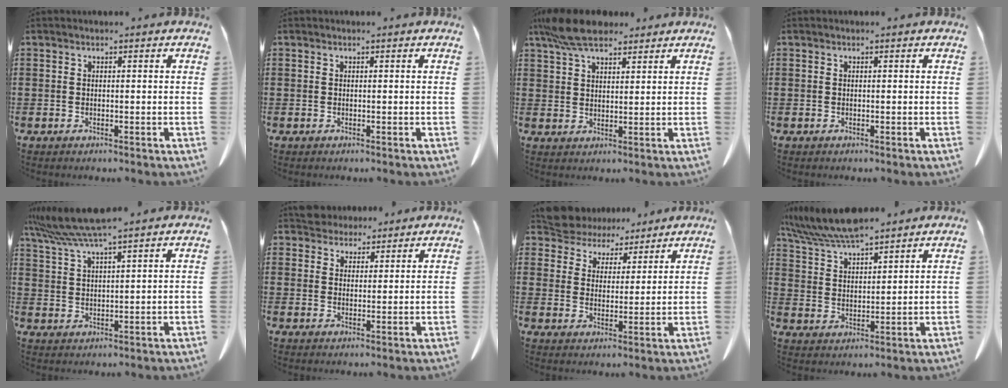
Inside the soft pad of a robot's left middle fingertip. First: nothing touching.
{"total": 0.0}
{"total": 7.9, "force": [6.2, 2.5, 4.1], "torque": [-0.097, -0.006, 0.119]}
{"total": 0.0}
{"total": 6.9, "force": [5.8, -0.2, 3.8], "torque": [-0.090, -0.020, 0.106]}
{"total": 3.8, "force": [3.6, 1.3, 0.0], "torque": [-0.004, -0.008, 0.070]}
{"total": 6.2, "force": [5.8, 2.2, 0.0], "torque": [-0.037, -0.032, 0.108]}
{"total": 8.1, "force": [7.2, 1.2, 3.5], "torque": [-0.092, -0.027, 0.132]}